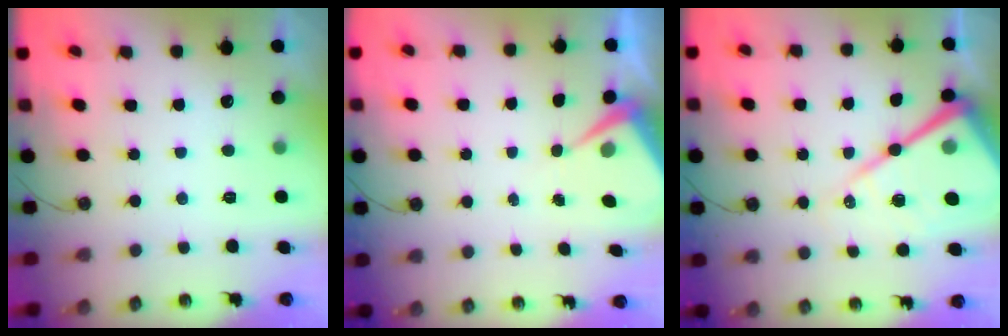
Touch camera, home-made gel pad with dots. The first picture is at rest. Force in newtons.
{"total": 5.8, "press": 5.7, "slide": 0.7}
{"total": 22.5, "press": 22.4, "slide": 2.1}